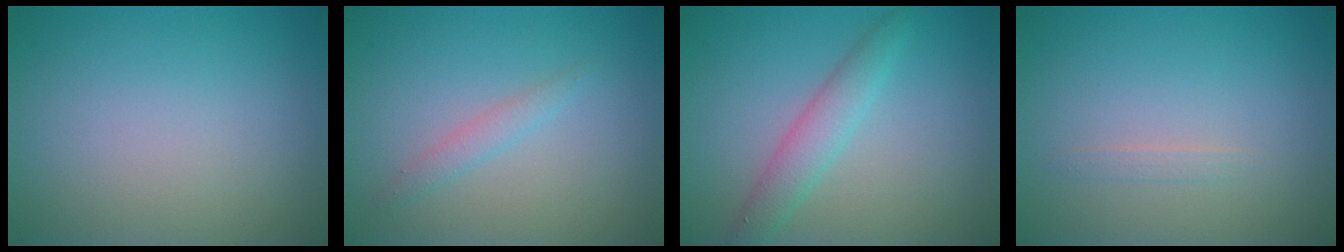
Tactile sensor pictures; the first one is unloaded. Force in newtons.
{"total": 1.4, "press": 1.4, "slide": 0.1}
{"total": 2.8, "press": 2.8, "slide": 0.0}
{"total": 0.7, "press": 0.7, "slide": 0.1}